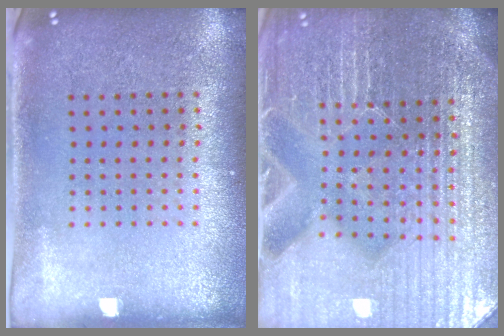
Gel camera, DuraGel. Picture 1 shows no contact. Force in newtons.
{"total": 5.7, "press": 5.2, "slide": 2.3}